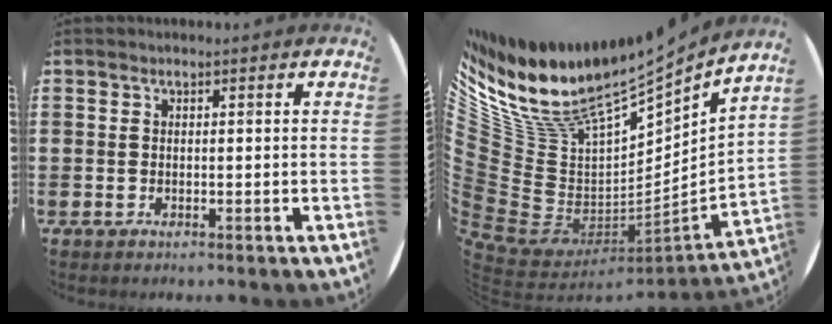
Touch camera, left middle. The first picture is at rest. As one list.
[{"total": 11.4, "force": [8.0, 6.2, 5.2], "torque": [-0.175, -0.093, 0.137]}]